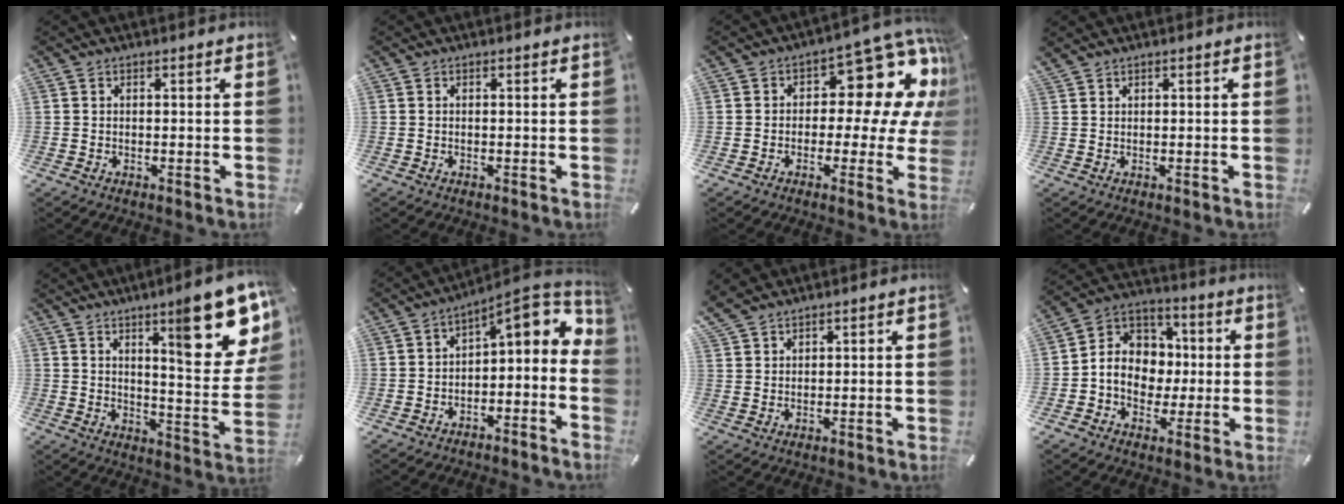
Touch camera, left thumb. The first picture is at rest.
{"total": 0.0}
{"total": 13.9, "force": [6.1, 7.6, 9.9], "torque": [-0.123, -0.057, 0.099]}
{"total": 0.7, "force": [0.7, 0.1, 0.2], "torque": [-0.004, -0.002, 0.013]}
{"total": 20.2, "force": [11.4, 5.8, 15.7], "torque": [-0.205, -0.080, 0.174]}
{"total": 6.8, "force": [1.4, 3.3, 5.8], "torque": [-0.064, -0.030, 0.013]}
{"total": 3.9, "force": [3.3, 1.9, 0.8], "torque": [-0.023, -0.010, 0.066]}
{"total": 10.0, "force": [-1.3, 9.4, 3.3], "torque": [-0.073, 0.008, -0.021]}